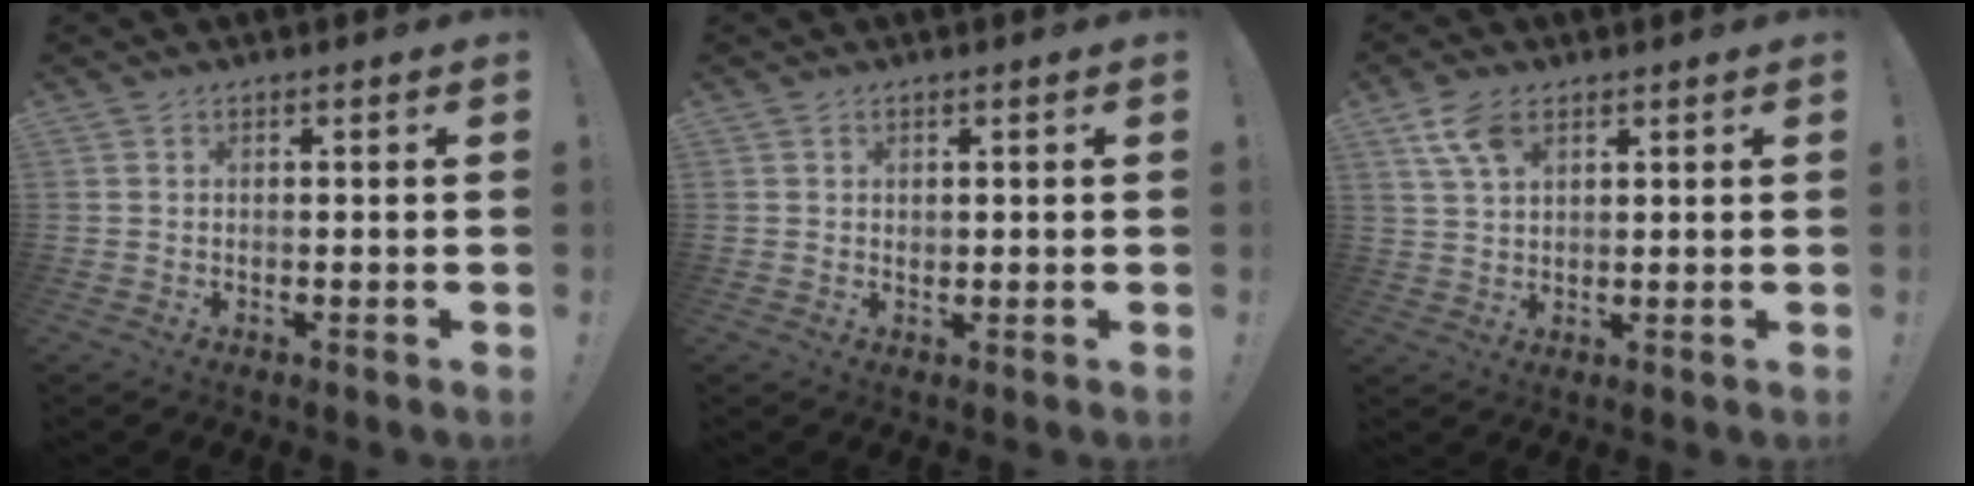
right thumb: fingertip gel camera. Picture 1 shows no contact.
{"total": 1.0, "force": [0.7, 0.6, 0.3], "torque": [0.001, -0.002, 0.012]}
{"total": 7.1, "force": [3.8, 3.8, 4.6], "torque": [-0.080, -0.011, 0.073]}